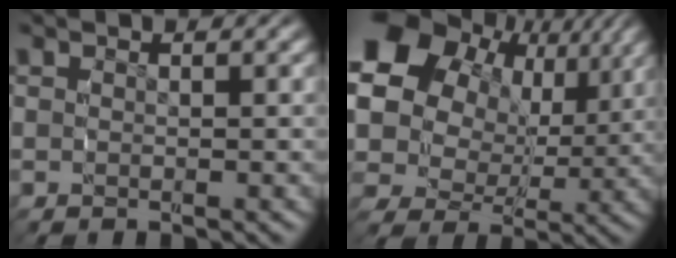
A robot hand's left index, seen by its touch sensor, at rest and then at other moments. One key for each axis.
{"total": 16.8, "fx": 3.6, "fy": 13.2, "fz": 9.7, "tx": -0.192, "ty": -0.002, "tz": 0.045}